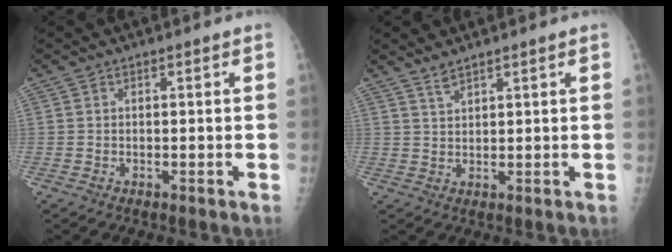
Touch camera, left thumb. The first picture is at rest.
{"total": 2.2, "force": [2.1, 0.3, 0.8], "torque": [-0.008, -0.011, 0.042]}